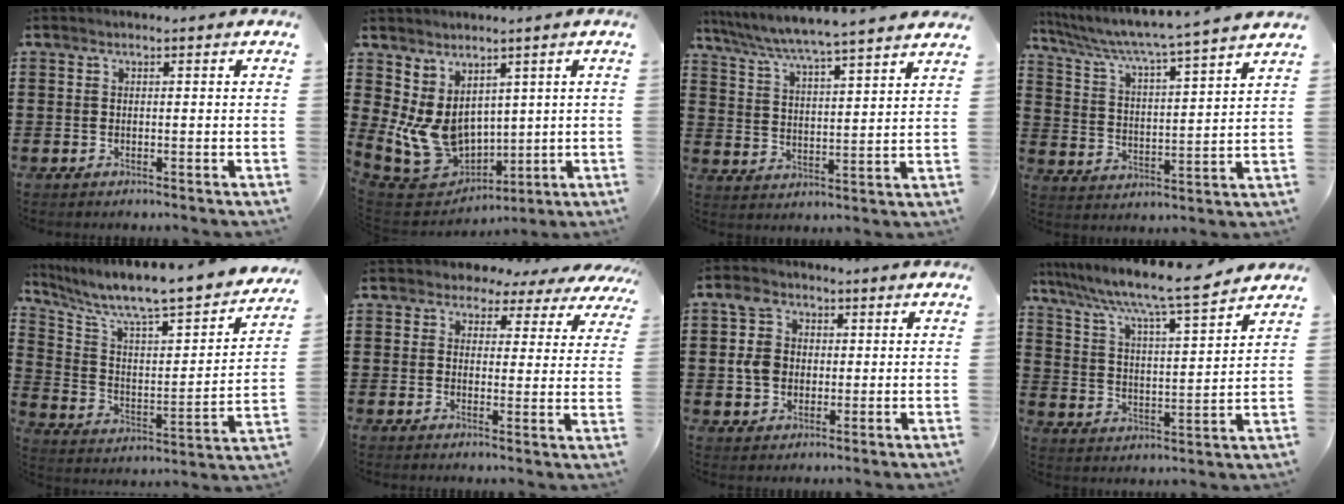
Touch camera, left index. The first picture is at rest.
{"total": 10.3, "force": [0.3, 8.4, 5.9], "torque": [-0.156, -0.012, 0.014]}
{"total": 5.5, "force": [5.2, -0.8, 1.7], "torque": [-0.058, -0.036, 0.083]}
{"total": 4.8, "force": [4.2, -0.9, 2.1], "torque": [-0.063, -0.039, 0.060]}
{"total": 7.0, "force": [6.2, 0.4, 3.2], "torque": [-0.095, -0.063, 0.096]}
{"total": 3.1, "force": [2.5, 1.8, 0.5], "torque": [-0.029, -0.008, 0.041]}
{"total": 6.1, "force": [0.8, 5.3, 3.0], "torque": [-0.089, 0.013, 0.011]}
{"total": 7.0, "force": [5.9, 0.0, 3.7], "torque": [-0.096, -0.040, 0.090]}